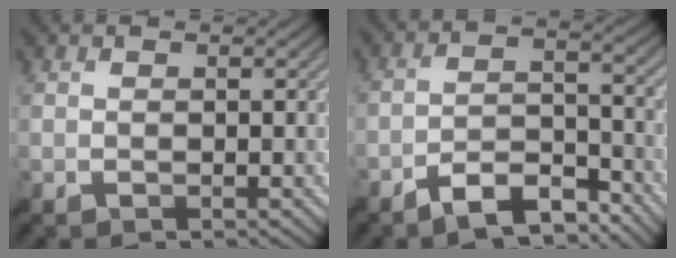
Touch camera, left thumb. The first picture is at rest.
{"total": 7.7, "force": [-6.1, 2.2, 4.2], "torque": [-0.071, 0.002, -0.116]}